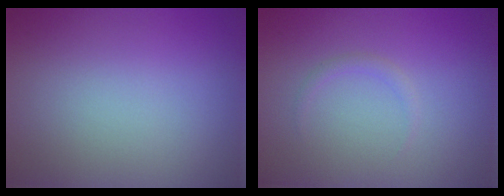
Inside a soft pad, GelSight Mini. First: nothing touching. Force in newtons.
{"total": 0.7, "press": 0.7, "slide": 0.1}